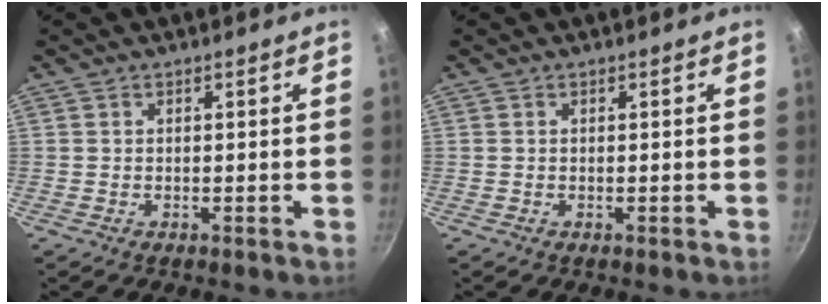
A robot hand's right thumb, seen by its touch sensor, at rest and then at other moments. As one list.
[{"total": 0.0}]